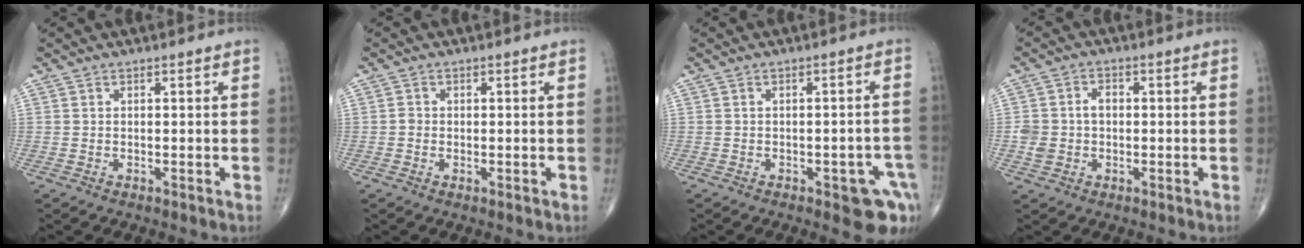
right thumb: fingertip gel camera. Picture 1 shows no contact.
{"total": 1.0, "force": [-0.1, 0.9, 0.5], "torque": [-0.006, 0.001, -0.005]}
{"total": 7.7, "force": [-3.7, 2.9, 6.1], "torque": [-0.051, 0.015, -0.040]}
{"total": 5.0, "force": [-0.2, 3.9, 3.0], "torque": [-0.053, 0.016, -0.002]}